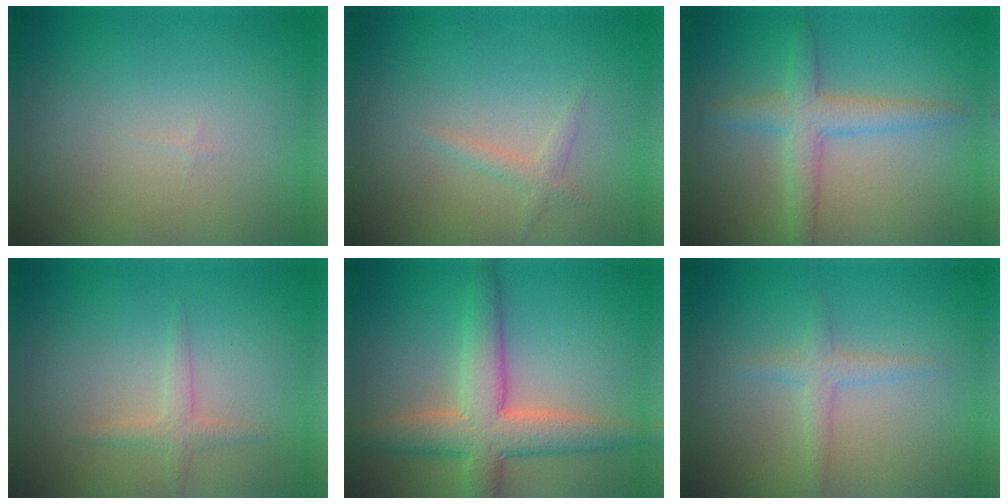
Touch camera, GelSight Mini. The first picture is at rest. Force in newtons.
{"total": 1.1, "press": 1.1, "slide": 0.0}
{"total": 3.5, "press": 3.5, "slide": 0.2}
{"total": 1.5, "press": 1.5, "slide": 0.1}
{"total": 6.2, "press": 6.2, "slide": 0.5}
{"total": 1.6, "press": 1.6, "slide": 0.1}